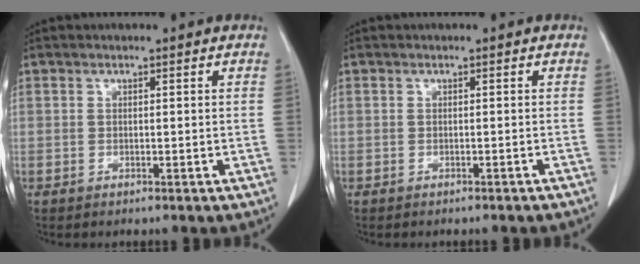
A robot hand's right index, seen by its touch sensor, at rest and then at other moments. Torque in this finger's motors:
{"motor_torque": [0.07, 0.01, -0.02, 0.00]}